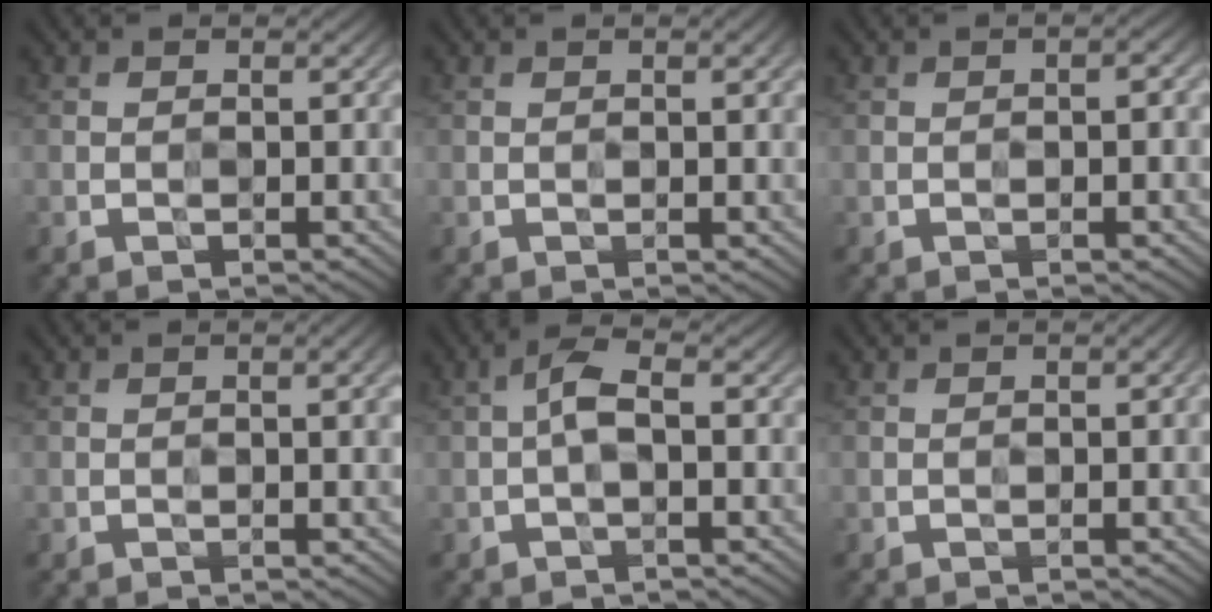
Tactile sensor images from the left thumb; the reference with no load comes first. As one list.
[{"total": 1.7, "force": [0.4, 0.2, 1.6], "torque": [-0.026, 0.000, 0.006]}, {"total": 1.7, "force": [-0.1, 0.3, 1.7], "torque": [-0.027, 0.005, -0.003]}, {"total": 2.7, "force": [0.5, 0.5, 2.6], "torque": [-0.036, 0.003, 0.007]}, {"total": 2.9, "force": [0.0, 0.8, 2.7], "torque": [-0.060, 0.011, -0.007]}, {"total": 1.0, "force": [0.2, 0.1, 1.0], "torque": [-0.017, 0.001, 0.002]}]